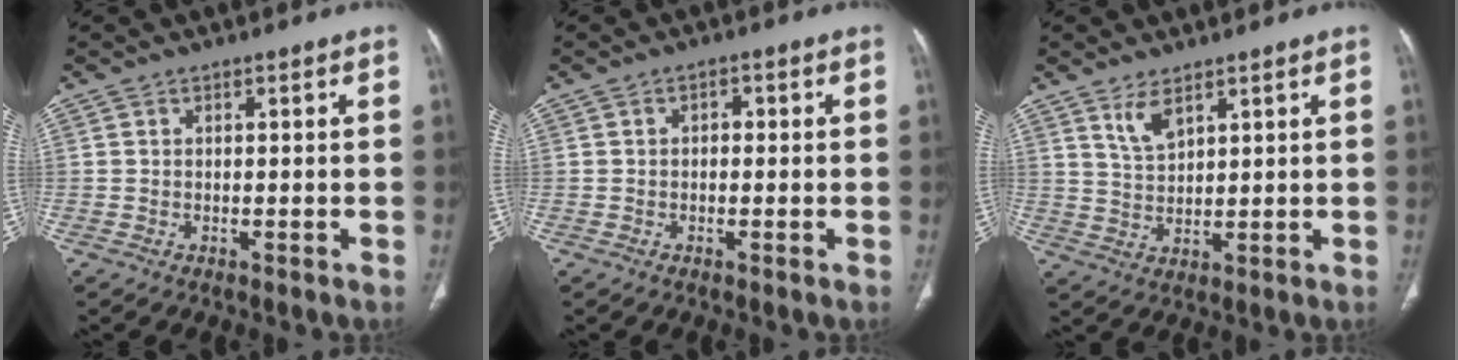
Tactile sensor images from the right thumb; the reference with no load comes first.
{"total": 1.4, "force": [0.0, 1.0, 1.0], "torque": [-0.009, 0.008, -0.003]}
{"total": 4.5, "force": [3.0, 1.7, 2.9], "torque": [-0.054, -0.022, 0.068]}